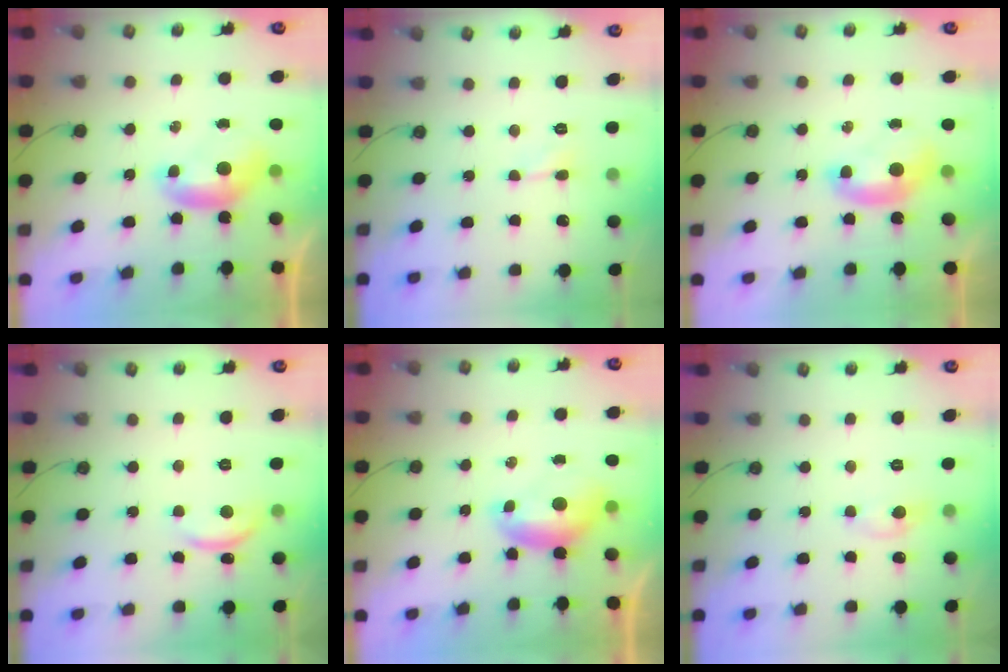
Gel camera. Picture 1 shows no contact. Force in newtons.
{"total": 2.3, "press": 2.2, "slide": 0.6}
{"total": 1.3, "press": 1.3, "slide": 0.3}
{"total": 2.8, "press": 2.8, "slide": 0.3}
{"total": 0.8, "press": 0.7, "slide": 0.3}
{"total": 1.2, "press": 1.2, "slide": 0.2}